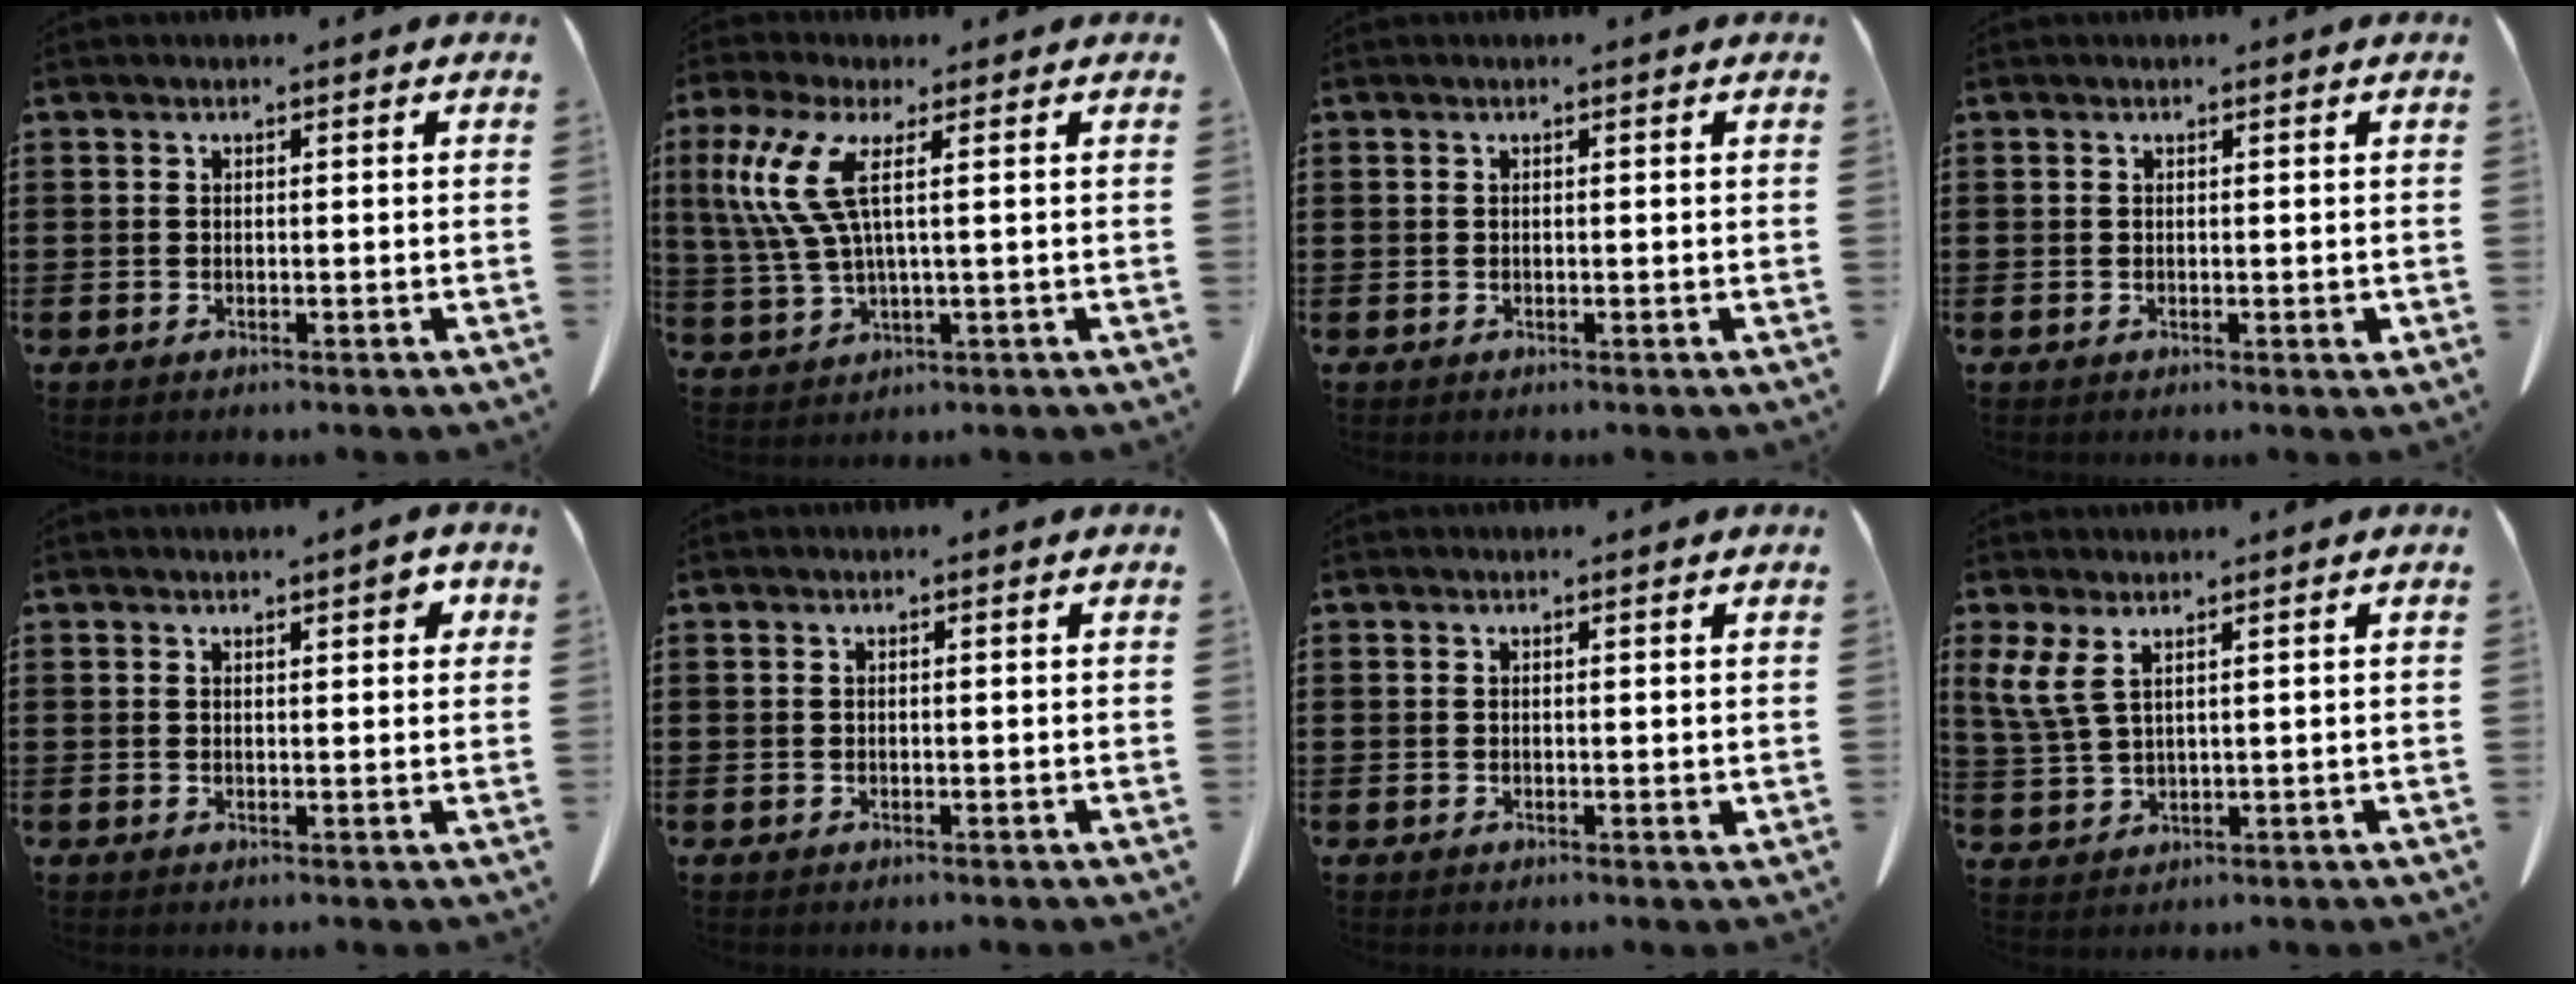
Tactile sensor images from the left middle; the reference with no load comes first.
{"total": 7.6, "force": [2.5, 1.5, 7.0], "torque": [-0.180, -0.013, 0.033]}
{"total": 0.0}
{"total": 0.6, "force": [0.0, 0.1, 0.6], "torque": [-0.012, -0.003, 0.001]}
{"total": 2.2, "force": [1.5, 0.6, 1.5], "torque": [-0.023, 0.002, 0.023]}
{"total": 0.0}
{"total": 0.6, "force": [0.1, 0.1, 0.6], "torque": [-0.012, -0.001, 0.003]}
{"total": 4.2, "force": [2.4, 1.5, 3.1], "torque": [-0.086, -0.003, 0.041]}